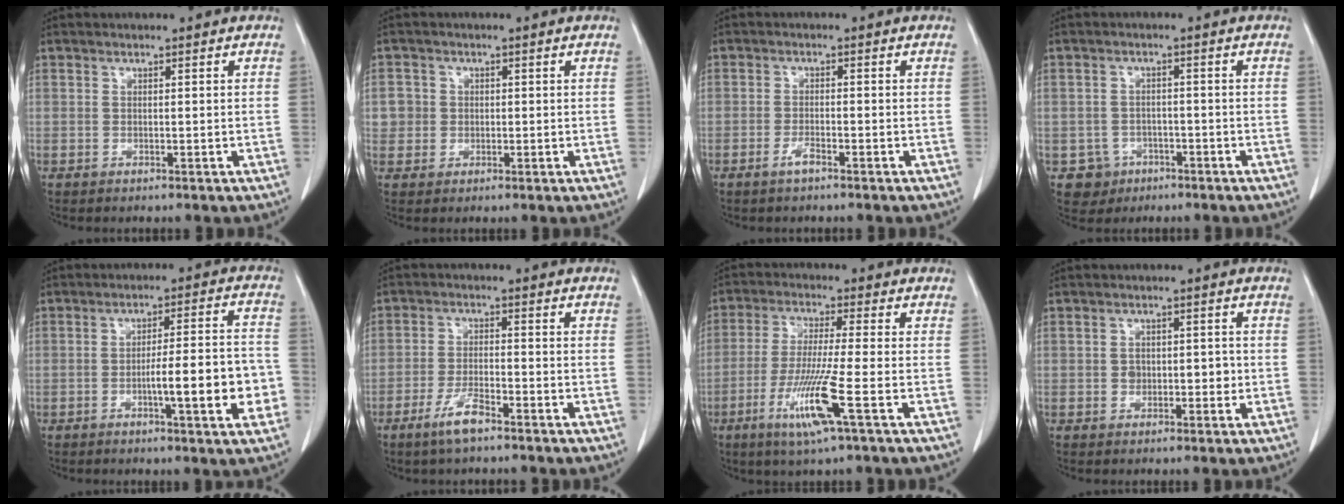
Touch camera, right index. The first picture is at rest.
{"total": 3.0, "force": [0.2, 3.0, 0.2], "torque": [0.013, 0.008, 0.003]}
{"total": 2.0, "force": [-1.4, 0.3, 1.4], "torque": [-0.029, 0.000, -0.027]}
{"total": 4.0, "force": [-1.9, 3.6, 0.0], "torque": [0.006, 0.015, -0.026]}
{"total": 11.2, "force": [-3.2, 1.4, 10.7], "torque": [-0.150, 0.014, -0.043]}
{"total": 5.2, "force": [-3.6, 0.9, 3.7], "torque": [-0.075, -0.003, -0.068]}
{"total": 10.0, "force": [-4.0, -0.7, 9.1], "torque": [-0.183, -0.025, -0.081]}
{"total": 3.1, "force": [-0.4, 2.2, 2.2], "torque": [-0.029, 0.009, -0.002]}